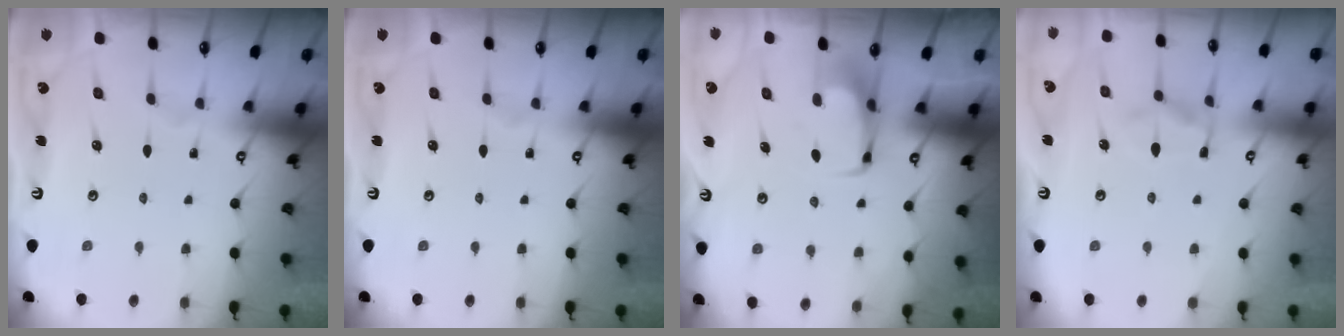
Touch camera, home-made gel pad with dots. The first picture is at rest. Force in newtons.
{"total": 0.0}
{"total": 2.9, "press": 2.9, "slide": 0.4}
{"total": 9.5, "press": 9.4, "slide": 1.2}